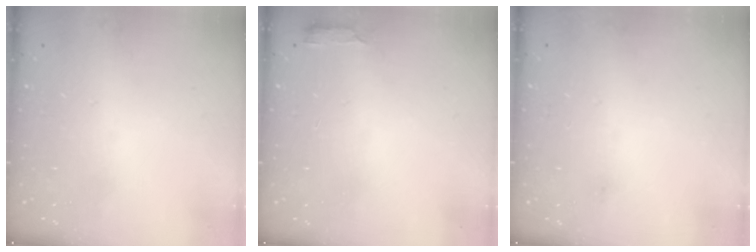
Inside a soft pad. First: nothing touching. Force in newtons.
{"total": 2.9, "press": 2.9, "slide": 0.5}
{"total": 4.8, "press": 4.5, "slide": 1.5}